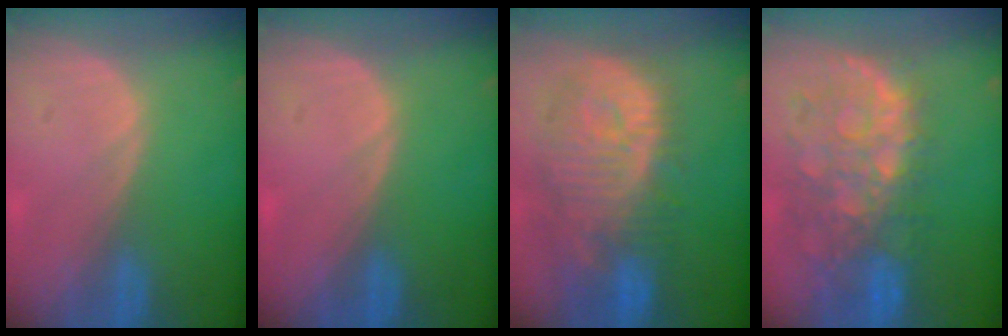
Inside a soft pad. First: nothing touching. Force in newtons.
{"total": 0.0}
{"total": 12.4, "press": 11.0, "slide": 5.7}
{"total": 11.4, "press": 9.9, "slide": 5.7}